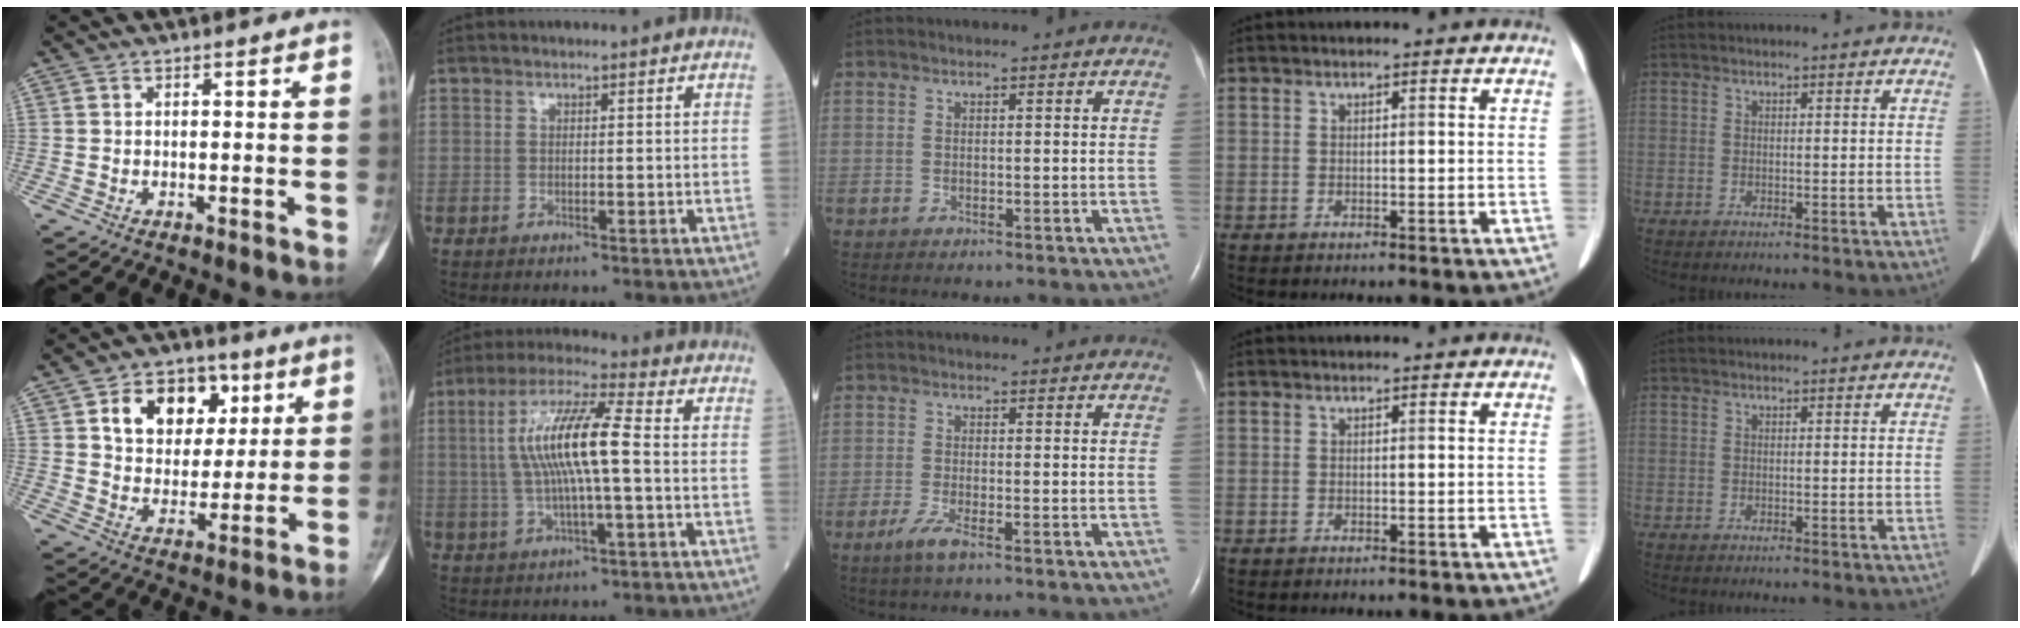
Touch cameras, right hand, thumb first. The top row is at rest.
{"thumb": {"total": 13.9, "force": [5.2, 10.2, 7.9], "torque": [-0.078, -0.008, 0.086]}, "index": {"total": 11.7, "force": [0.4, 1.3, 11.6], "torque": [-0.228, 0.016, 0.006]}, "middle": {"total": 2.7, "force": [-1.7, 0.2, 2.1], "torque": [-0.050, -0.007, -0.038]}}